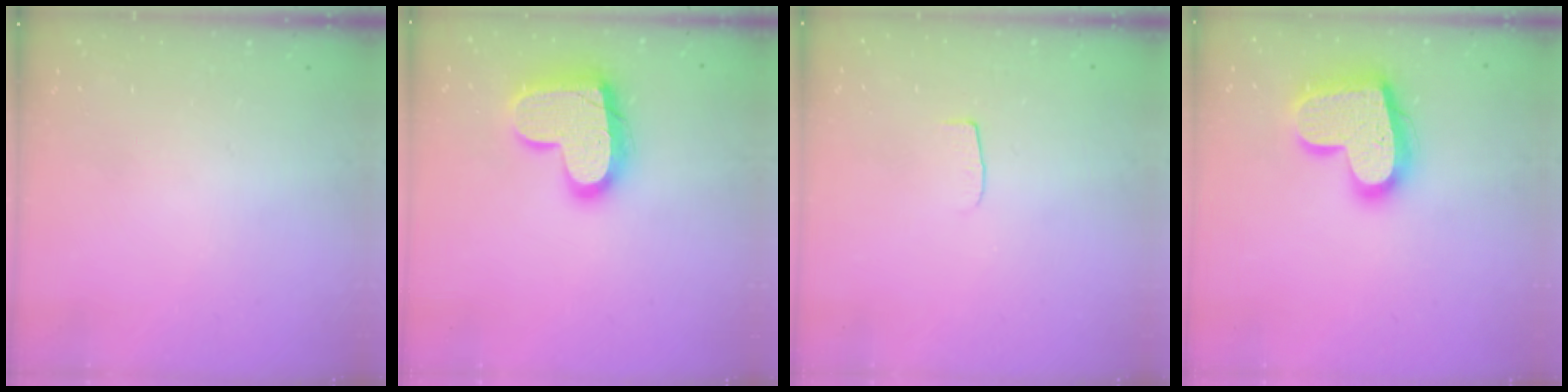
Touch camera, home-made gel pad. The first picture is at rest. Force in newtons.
{"total": 18.3, "press": 18.3, "slide": 1.2}
{"total": 4.0, "press": 4.0, "slide": 0.2}
{"total": 20.1, "press": 20.0, "slide": 1.7}